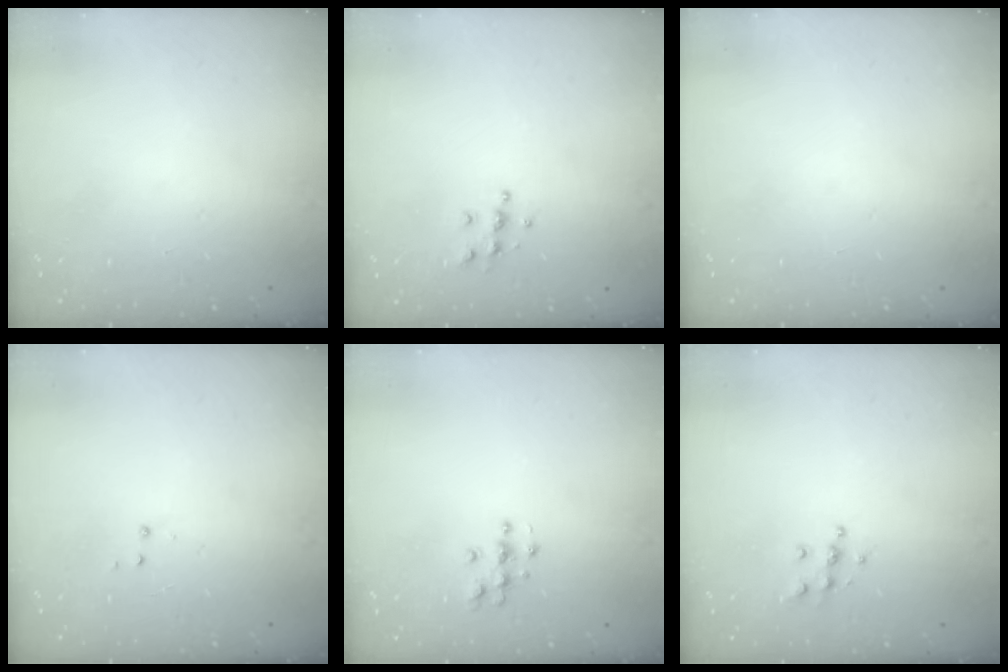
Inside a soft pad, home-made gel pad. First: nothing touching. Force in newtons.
{"total": 5.5, "press": 5.5, "slide": 0.5}
{"total": 0.0}
{"total": 2.9, "press": 2.8, "slide": 0.4}
{"total": 4.1, "press": 4.1, "slide": 0.5}
{"total": 5.9, "press": 5.9, "slide": 0.5}